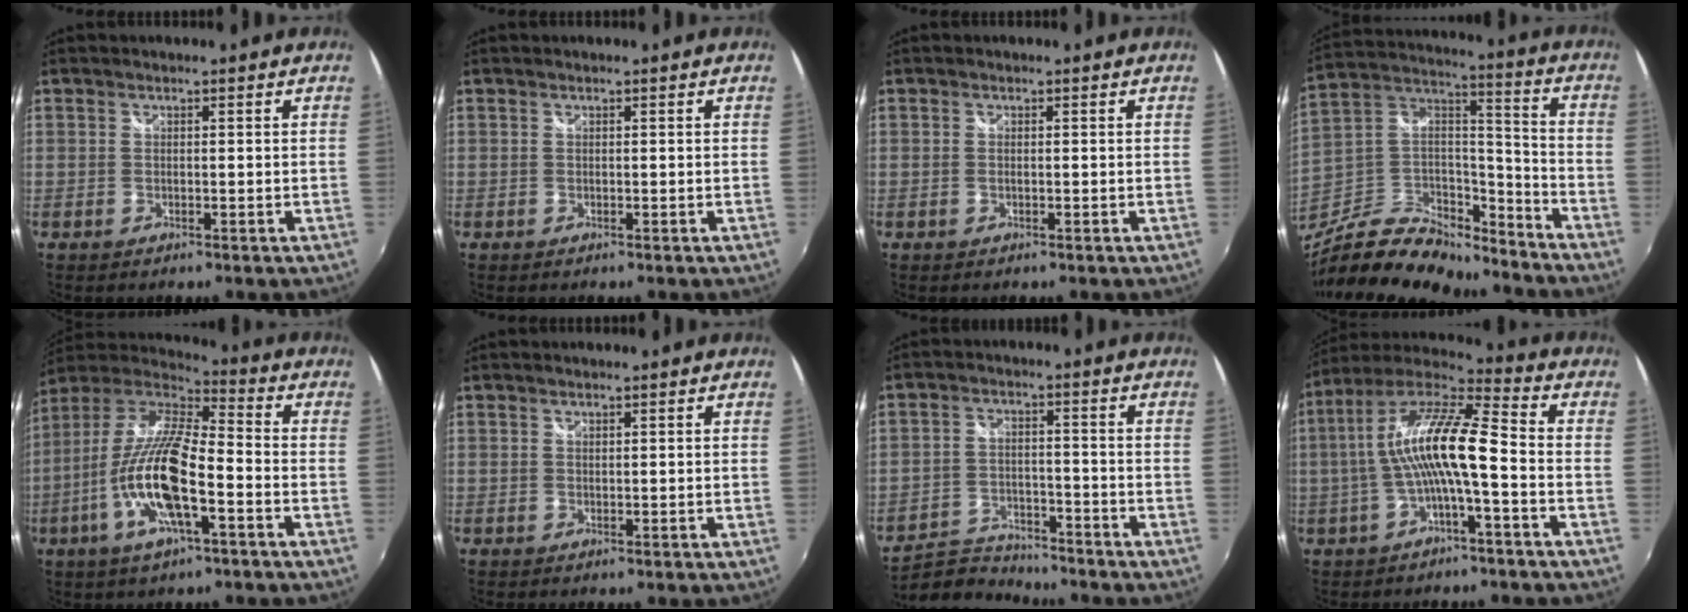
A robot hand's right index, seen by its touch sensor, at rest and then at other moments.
{"total": 0.0}
{"total": 0.6, "force": [-0.1, 0.1, 0.5], "torque": [-0.012, 0.000, -0.004]}
{"total": 25.0, "force": [-19.9, 10.0, 11.3], "torque": [-0.242, 0.026, -0.321]}
{"total": 17.5, "force": [-6.3, 4.6, 15.7], "torque": [-0.307, -0.017, -0.127]}
{"total": 0.0}
{"total": 8.5, "force": [-7.9, 2.8, 1.2], "torque": [-0.050, 0.004, -0.133]}
{"total": 13.1, "force": [-1.9, 1.9, 12.8], "torque": [-0.246, 0.016, -0.035]}